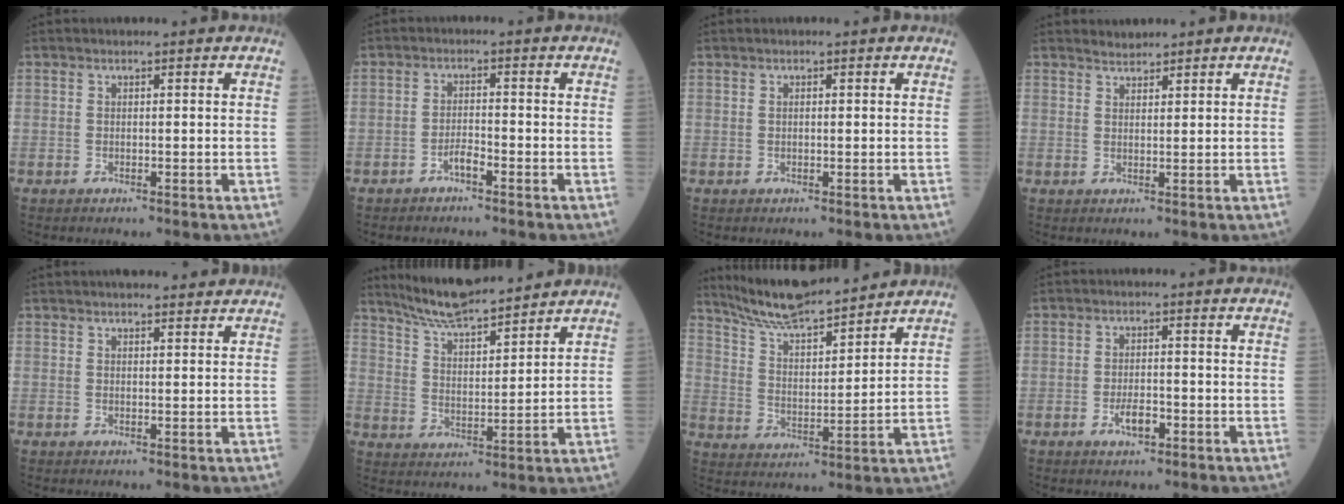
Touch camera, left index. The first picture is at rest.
{"total": 2.0, "force": [-1.6, 0.2, 1.2], "torque": [-0.020, 0.000, -0.032]}
{"total": 0.5, "force": [0.1, 0.3, 0.4], "torque": [-0.009, 0.006, 0.005]}
{"total": 1.6, "force": [1.5, 0.3, -0.3], "torque": [0.002, 0.003, 0.028]}
{"total": 5.5, "force": [5.0, 0.9, 2.2], "torque": [-0.025, 0.019, 0.065]}
{"total": 10.9, "force": [10.1, 0.9, 4.0], "torque": [-0.076, 0.012, 0.186]}
{"total": 12.6, "force": [11.7, 1.1, 4.6], "torque": [-0.088, 0.010, 0.213]}
{"total": 3.0, "force": [-1.6, 1.0, 2.3], "torque": [-0.045, -0.001, -0.027]}